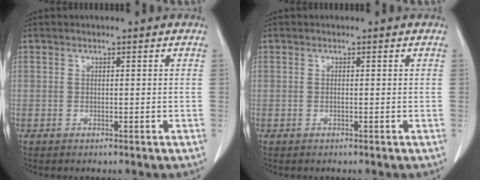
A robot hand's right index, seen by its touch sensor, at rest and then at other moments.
{"total": 0.0}